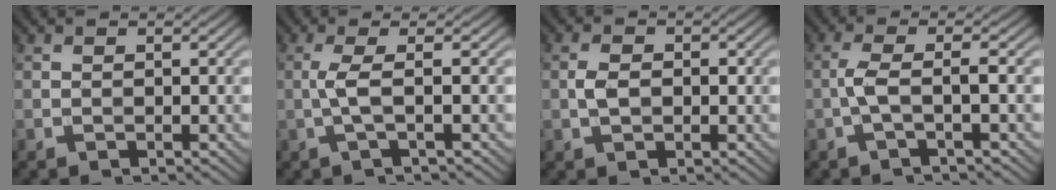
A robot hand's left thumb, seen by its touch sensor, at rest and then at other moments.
{"total": 3.2, "force": [-0.2, 0.5, 3.1], "torque": [-0.060, 0.006, -0.018]}
{"total": 2.4, "force": [-0.1, 1.6, 1.8], "torque": [-0.039, 0.001, -0.004]}
{"total": 3.1, "force": [-0.8, 0.4, 3.0], "torque": [-0.060, 0.010, -0.031]}